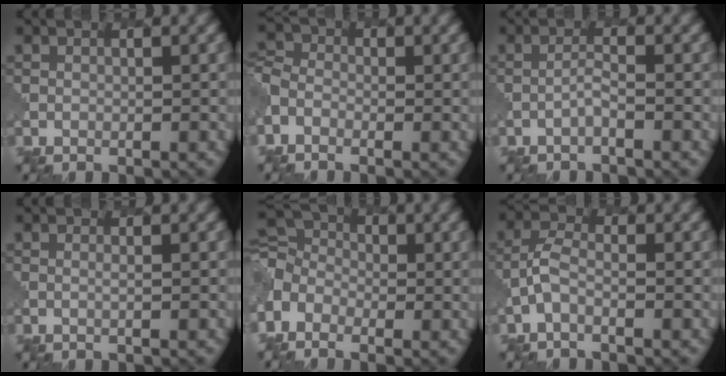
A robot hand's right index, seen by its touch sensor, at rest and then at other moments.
{"total": 2.4, "force": [-1.2, 1.7, 1.0], "torque": [-0.019, -0.001, -0.031]}
{"total": 0.8, "force": [-0.5, -0.1, 0.6], "torque": [-0.012, 0.006, -0.013]}
{"total": 0.6, "force": [0.2, 0.0, 0.5], "torque": [-0.005, 0.002, -0.001]}
{"total": 4.7, "force": [-2.2, 3.4, 2.4], "torque": [-0.055, -0.003, -0.053]}
{"total": 1.7, "force": [-0.9, 0.7, 1.2], "torque": [-0.030, 0.004, -0.027]}